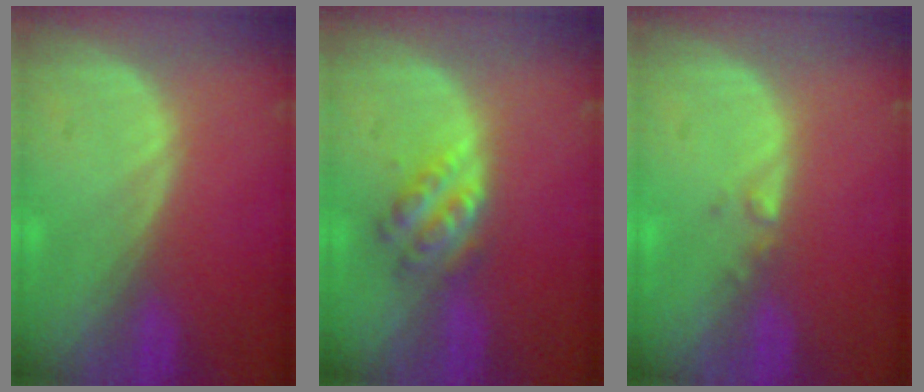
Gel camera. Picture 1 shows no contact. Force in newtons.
{"total": 5.3, "press": 4.8, "slide": 2.1}
{"total": 1.0, "press": 0.9, "slide": 0.5}